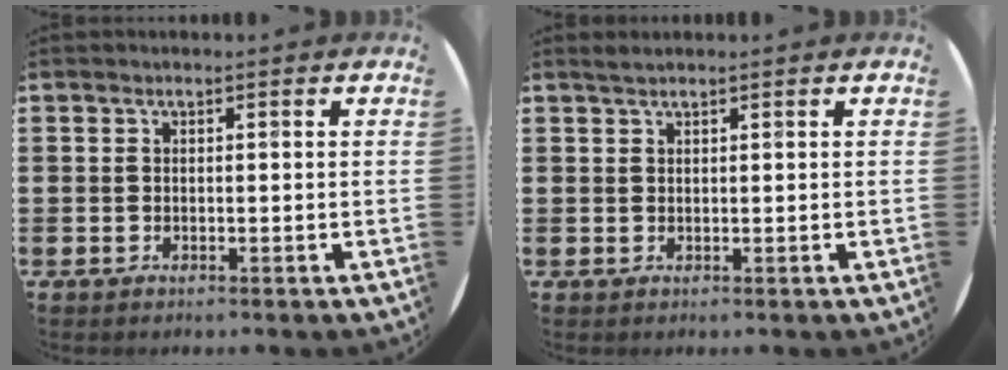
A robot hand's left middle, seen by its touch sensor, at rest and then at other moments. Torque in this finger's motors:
{"motor_torque": [0.27, -0.19, 0.00, -0.01]}